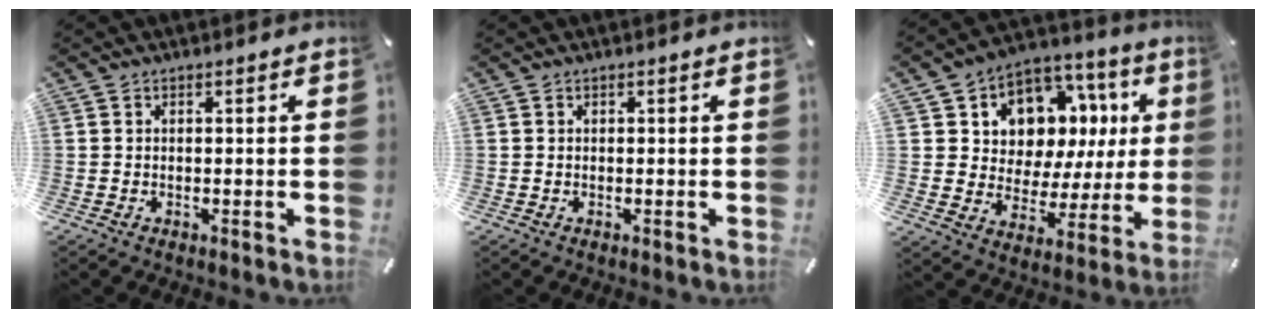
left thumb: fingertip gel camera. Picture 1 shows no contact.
{"total": 0.0}
{"total": 10.4, "force": [4.8, 8.5, 3.4], "torque": [-0.062, -0.049, 0.091]}